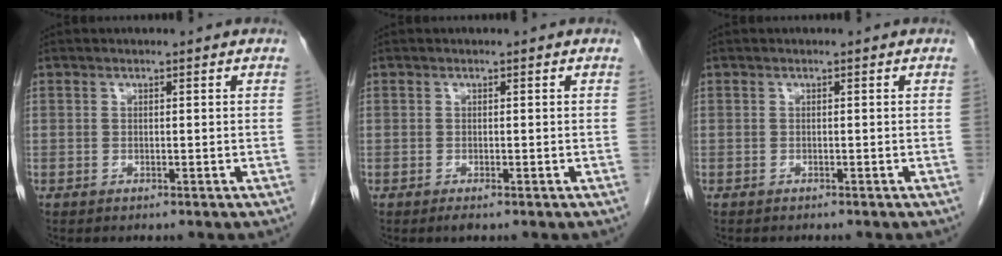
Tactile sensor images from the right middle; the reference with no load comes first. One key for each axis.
{"total": 0.9, "fx": -0.6, "fy": 0.1, "fz": 0.6, "tx": -0.012, "ty": -0.003, "tz": -0.008}
{"total": 1.0, "fx": -0.9, "fy": 0.3, "fz": 0.4, "tx": -0.010, "ty": -0.001, "tz": -0.010}